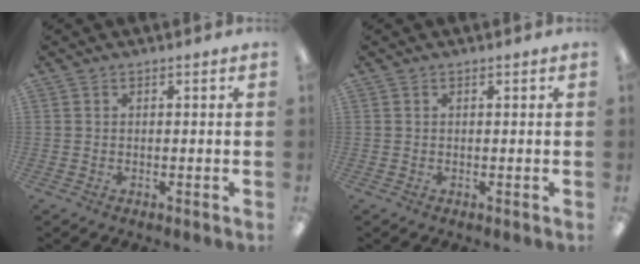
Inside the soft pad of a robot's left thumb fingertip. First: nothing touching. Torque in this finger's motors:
{"motor_torque": [0.00, 0.00, -0.04, 0.04, 0.00]}